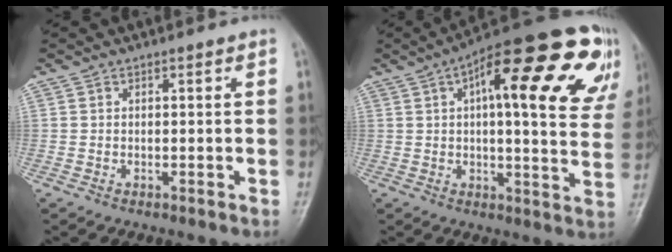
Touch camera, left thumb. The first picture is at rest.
{"total": 26.3, "force": [10.7, 8.7, 22.4], "torque": [-0.271, 0.017, 0.137]}